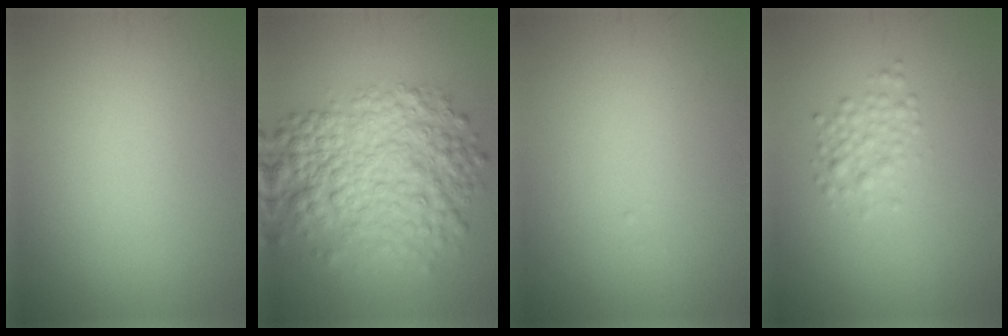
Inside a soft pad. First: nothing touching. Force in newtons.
{"total": 8.4, "press": 8.4, "slide": 0.1}
{"total": 0.0}
{"total": 1.9, "press": 1.9, "slide": 0.1}